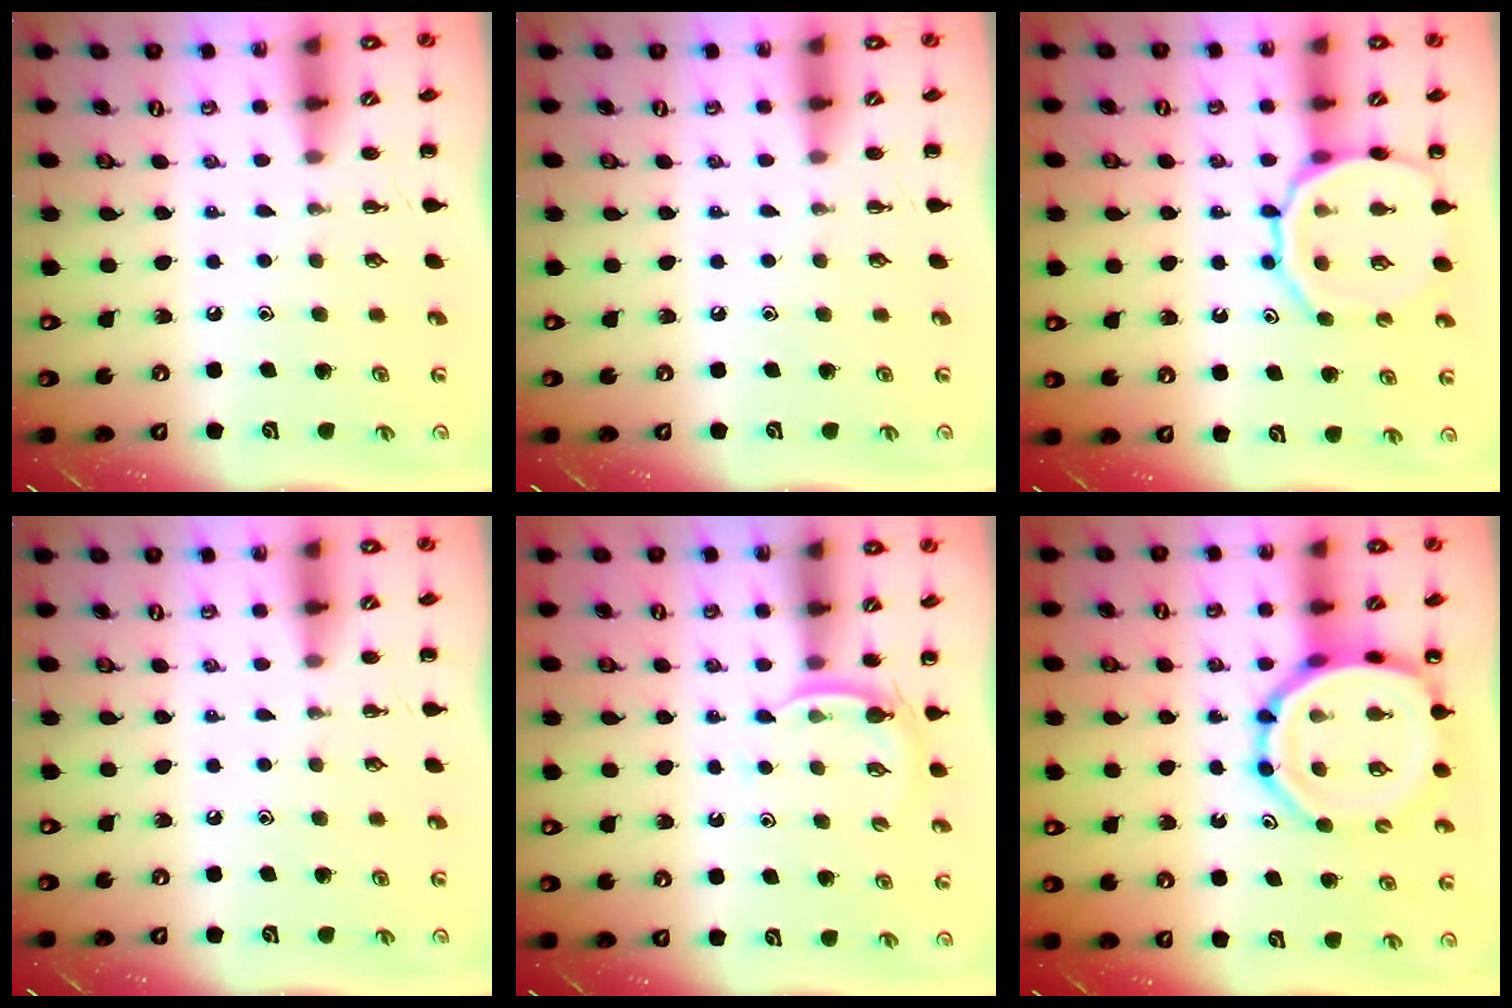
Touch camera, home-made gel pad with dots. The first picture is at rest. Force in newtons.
{"total": 0.0}
{"total": 14.4, "press": 14.2, "slide": 2.0}
{"total": 0.0}
{"total": 3.7, "press": 3.5, "slide": 1.2}
{"total": 13.6, "press": 13.2, "slide": 3.5}